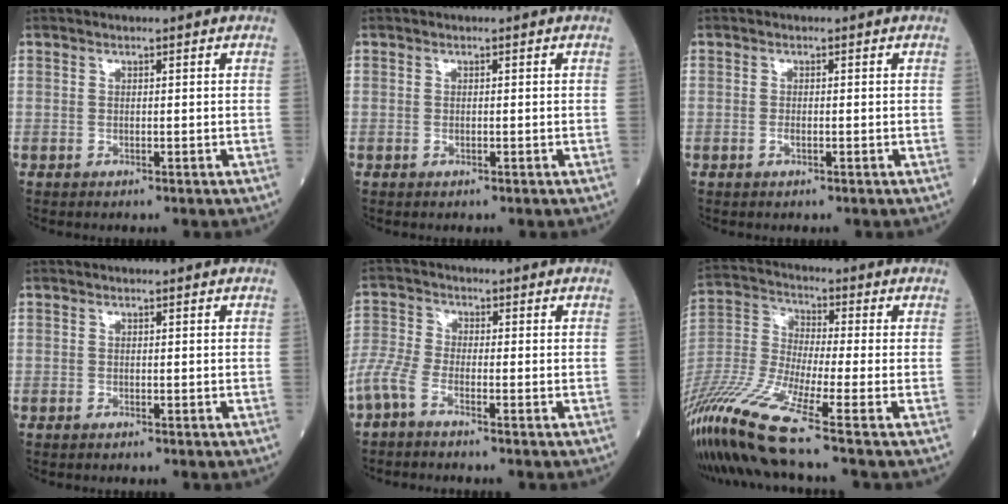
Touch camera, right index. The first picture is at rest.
{"total": 0.0}
{"total": 0.7, "force": [-0.2, 0.1, 0.6], "torque": [-0.015, 0.000, -0.005]}
{"total": 0.0}
{"total": 4.6, "force": [-3.2, 0.9, 3.1], "torque": [-0.086, -0.002, -0.075]}
{"total": 15.6, "force": [-10.9, -1.4, 11.0], "torque": [-0.240, -0.027, -0.212]}